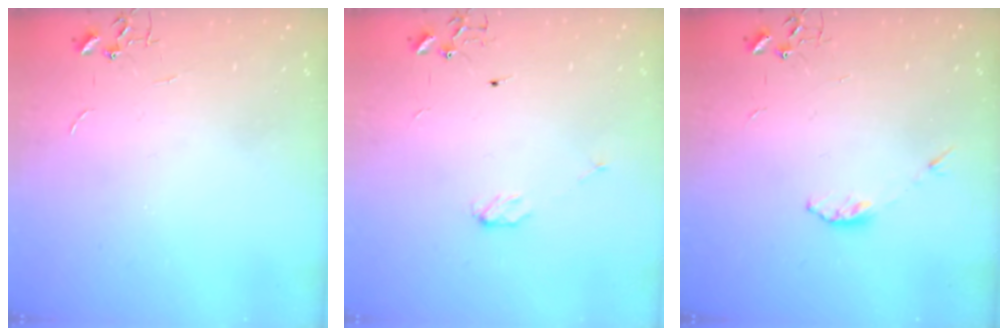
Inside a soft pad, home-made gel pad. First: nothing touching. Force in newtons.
{"total": 3.9, "press": 3.9, "slide": 0.2}
{"total": 3.3, "press": 3.3, "slide": 0.6}